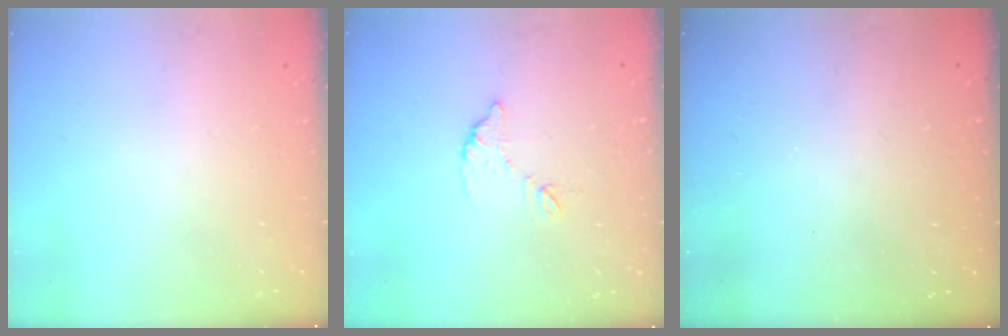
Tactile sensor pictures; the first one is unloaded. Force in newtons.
{"total": 8.0, "press": 8.0, "slide": 0.4}
{"total": 3.3, "press": 3.3, "slide": 0.1}